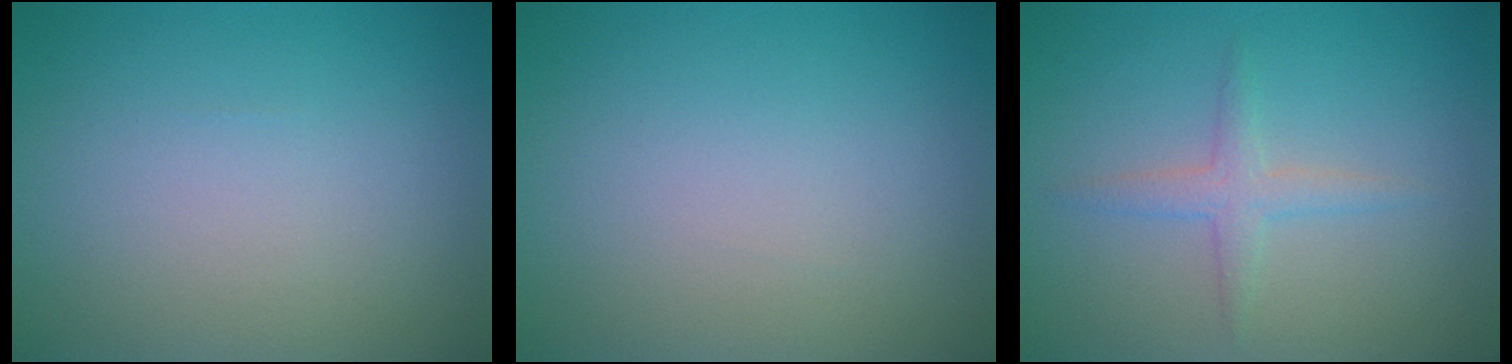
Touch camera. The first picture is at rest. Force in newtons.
{"total": 0.0}
{"total": 1.8, "press": 1.8, "slide": 0.1}